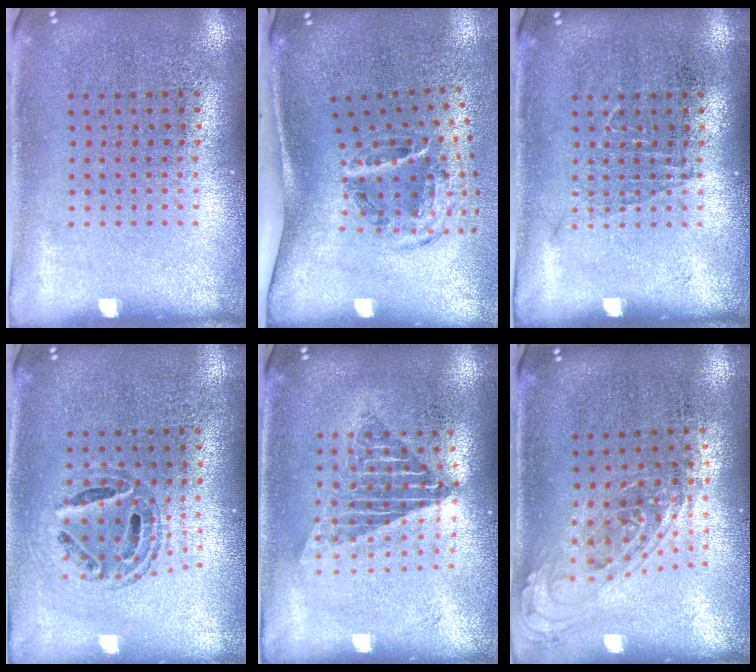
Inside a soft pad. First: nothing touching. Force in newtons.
{"total": 1.9, "press": 1.1, "slide": 1.6}
{"total": 0.5, "press": 0.5, "slide": 0.1}
{"total": 0.8, "press": 0.7, "slide": 0.1}
{"total": 1.5, "press": 1.3, "slide": 0.8}
{"total": 0.9, "press": 0.9, "slide": 0.3}